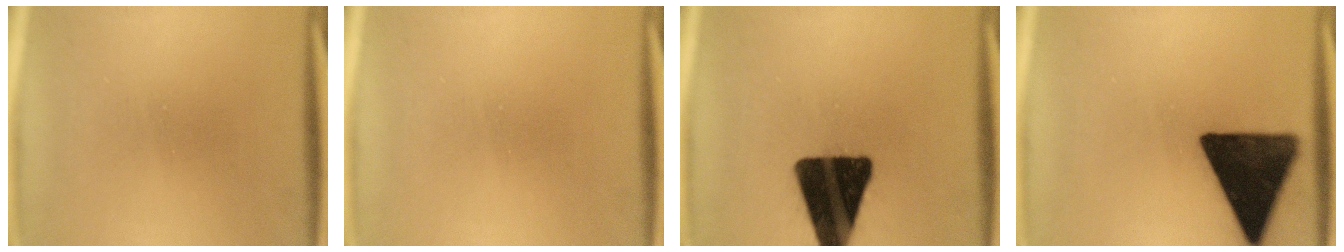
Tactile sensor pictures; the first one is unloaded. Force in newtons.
{"total": 0.0}
{"total": 19.3}
{"total": 16.6}